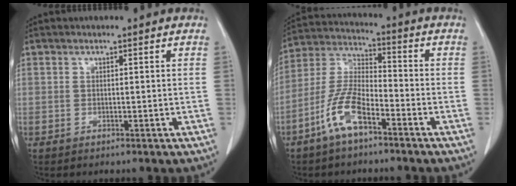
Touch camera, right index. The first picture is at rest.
{"total": 9.6, "force": [-5.4, 3.1, 7.2], "torque": [-0.164, 0.004, -0.107]}